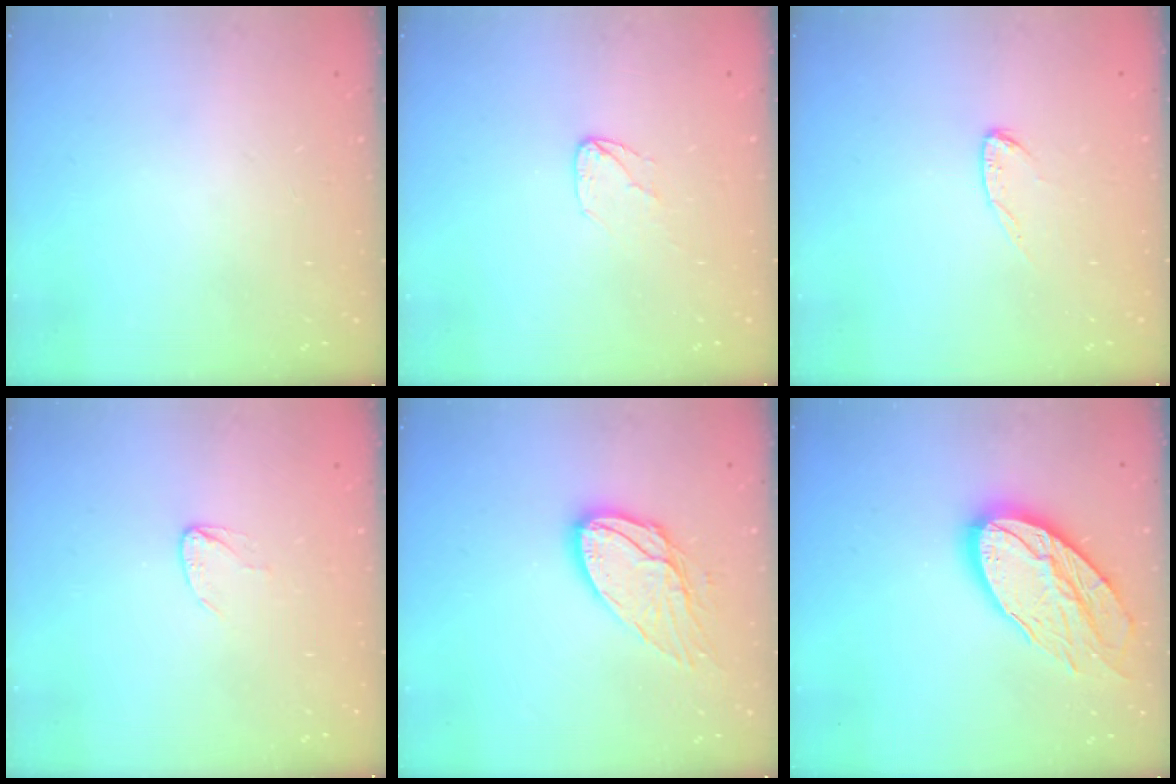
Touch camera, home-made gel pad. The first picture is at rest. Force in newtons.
{"total": 4.5, "press": 4.4, "slide": 0.3}
{"total": 5.8, "press": 5.8, "slide": 0.4}
{"total": 3.1, "press": 3.1, "slide": 0.3}
{"total": 13.6, "press": 13.5, "slide": 1.1}
{"total": 18.4, "press": 18.4, "slide": 1.7}